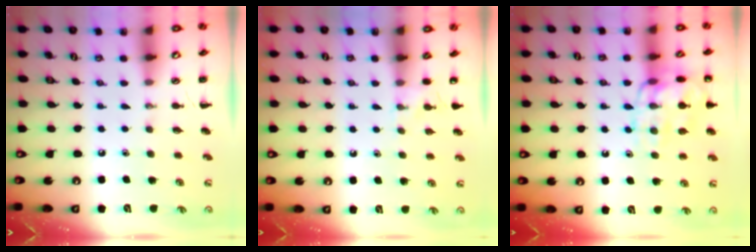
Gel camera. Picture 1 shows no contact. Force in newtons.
{"total": 3.7, "press": 3.6, "slide": 1.1}
{"total": 14.5, "press": 14.4, "slide": 1.3}